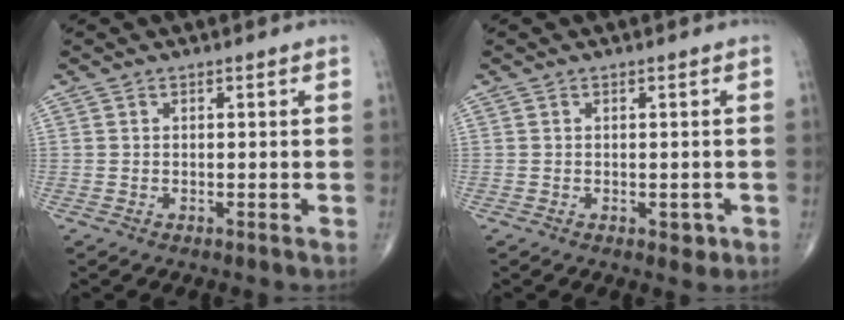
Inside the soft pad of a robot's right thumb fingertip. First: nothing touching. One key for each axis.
{"total": 1.8, "fx": -0.7, "fy": 1.2, "fz": 1.2, "tx": -0.002, "ty": 0.000, "tz": -0.007}